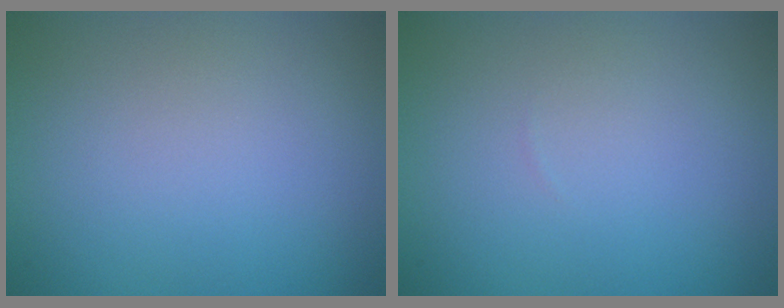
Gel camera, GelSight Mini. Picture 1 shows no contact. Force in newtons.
{"total": 0.0}